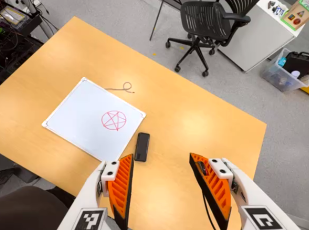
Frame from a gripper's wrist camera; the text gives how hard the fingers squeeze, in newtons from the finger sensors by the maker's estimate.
{"total": 0.0}